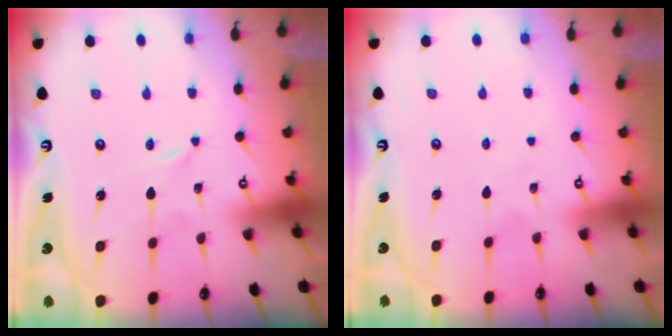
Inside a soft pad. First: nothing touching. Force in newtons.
{"total": 2.2, "press": 2.2, "slide": 0.2}